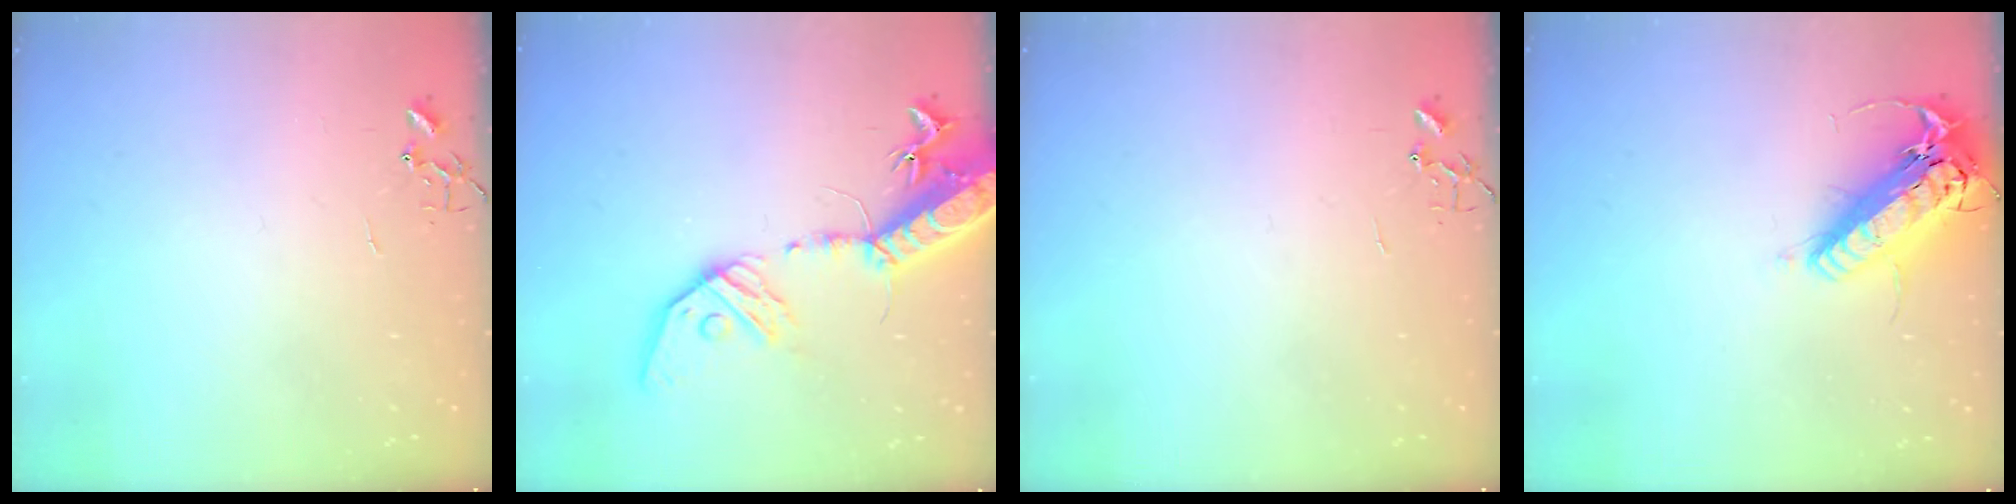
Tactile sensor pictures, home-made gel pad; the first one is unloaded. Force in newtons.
{"total": 20.5, "press": 20.0, "slide": 4.4}
{"total": 0.0}
{"total": 19.5, "press": 19.1, "slide": 3.7}